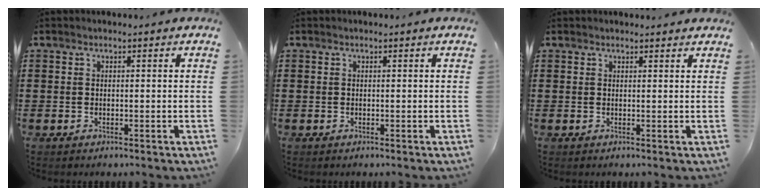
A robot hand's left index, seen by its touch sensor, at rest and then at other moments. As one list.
[{"total": 0.0}, {"total": 0.9, "force": [0.9, 0.0, 0.2], "torque": [-0.006, -0.001, 0.018]}]